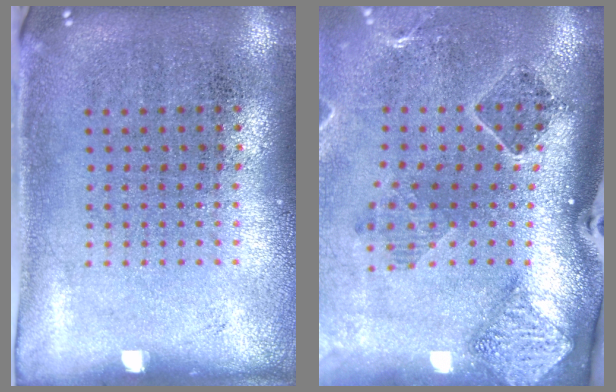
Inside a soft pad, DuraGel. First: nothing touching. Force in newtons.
{"total": 1.8, "press": 1.6, "slide": 0.7}